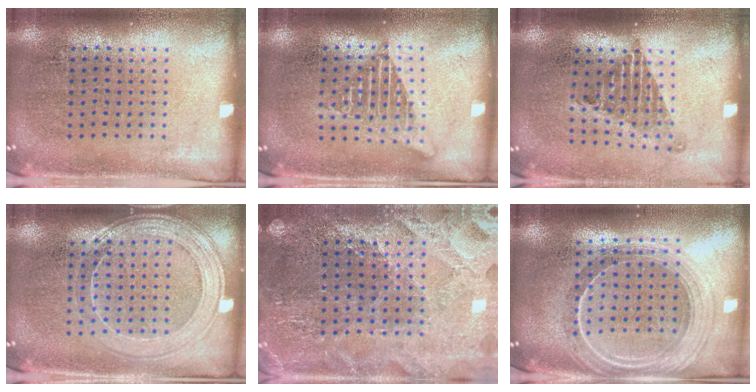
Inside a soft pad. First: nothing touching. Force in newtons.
{"total": 1.7, "press": 1.7, "slide": 0.2}
{"total": 1.3, "press": 1.0, "slide": 0.8}
{"total": 1.6, "press": 1.5, "slide": 0.4}
{"total": 2.7, "press": 2.6, "slide": 0.4}
{"total": 2.3, "press": 2.0, "slide": 1.2}